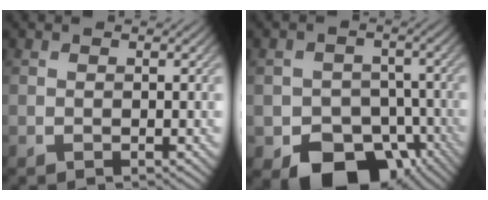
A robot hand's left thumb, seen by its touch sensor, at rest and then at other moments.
{"total": 9.8, "force": [-5.5, 6.9, 4.2], "torque": [-0.066, -0.022, -0.092]}